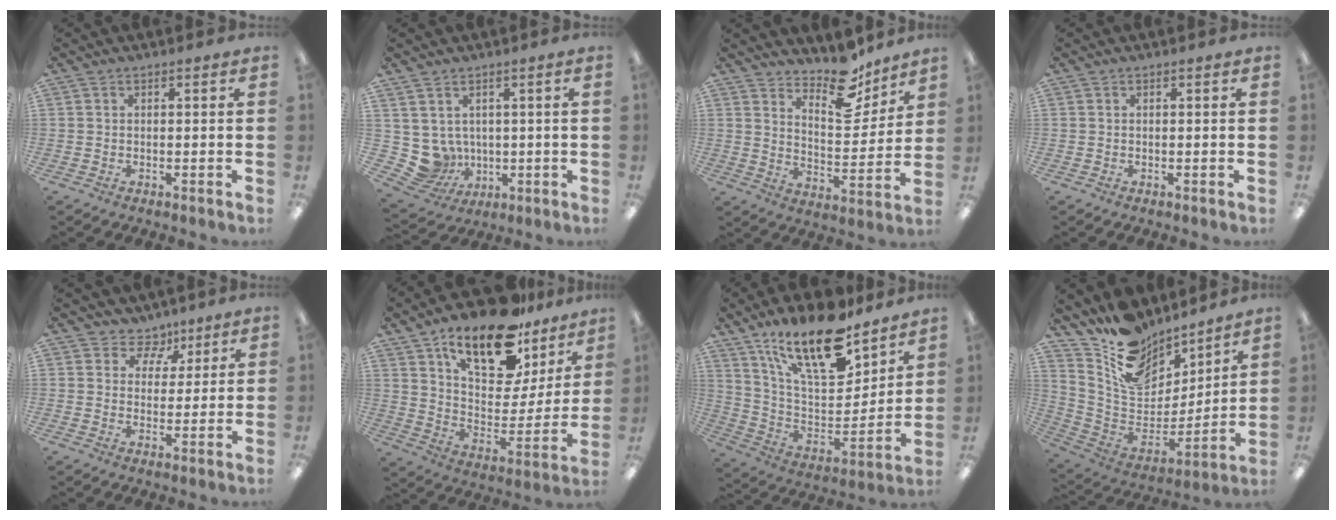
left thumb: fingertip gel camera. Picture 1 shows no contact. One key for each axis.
{"total": 6.9, "fx": 1.4, "fy": 6.6, "fz": 1.2, "tx": -0.058, "ty": -0.016, "tz": 0.039}
{"total": 14.0, "fx": 11.2, "fy": 5.9, "fz": 5.8, "tx": -0.073, "ty": -0.083, "tz": 0.200}
{"total": 0.0}
{"total": 7.3, "fx": 4.8, "fy": 5.3, "fz": 1.6, "tx": -0.026, "ty": -0.029, "tz": 0.087}
{"total": 20.7, "fx": 14.4, "fy": 9.1, "fz": 11.8, "tx": -0.189, "ty": -0.096, "tz": 0.249}
{"total": 21.2, "fx": 15.7, "fy": 7.6, "fz": 12.1, "tx": -0.212, "ty": -0.103, "tz": 0.273}
{"total": 14.3, "fx": 11.2, "fy": 8.0, "fz": 3.9, "tx": -0.088, "ty": -0.096, "tz": 0.208}